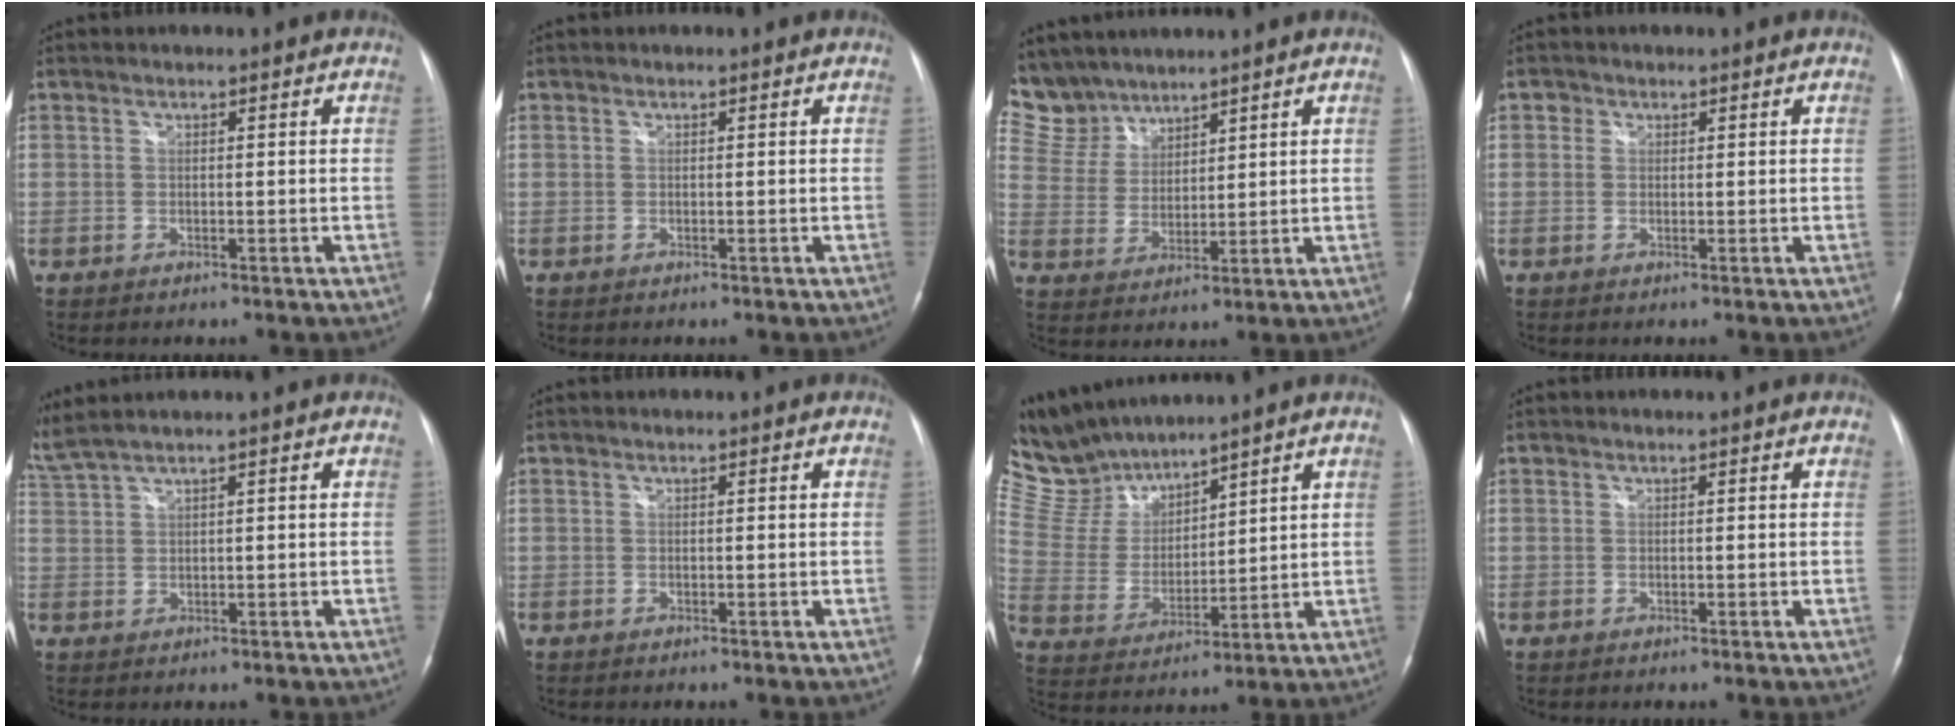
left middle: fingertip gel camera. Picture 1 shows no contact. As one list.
[{"total": 0.0}, {"total": 7.9, "force": [7.2, 3.1, -0.1], "torque": [-0.007, 0.013, 0.160]}, {"total": 1.2, "force": [0.4, 1.1, 0.2], "torque": [0.006, 0.005, 0.002]}, {"total": 4.2, "force": [3.4, -0.7, 2.3], "torque": [-0.068, 0.027, 0.079]}, {"total": 0.0}, {"total": 9.7, "force": [9.5, 1.7, 1.1], "torque": [-0.047, 0.012, 0.212]}, {"total": 0.0}]